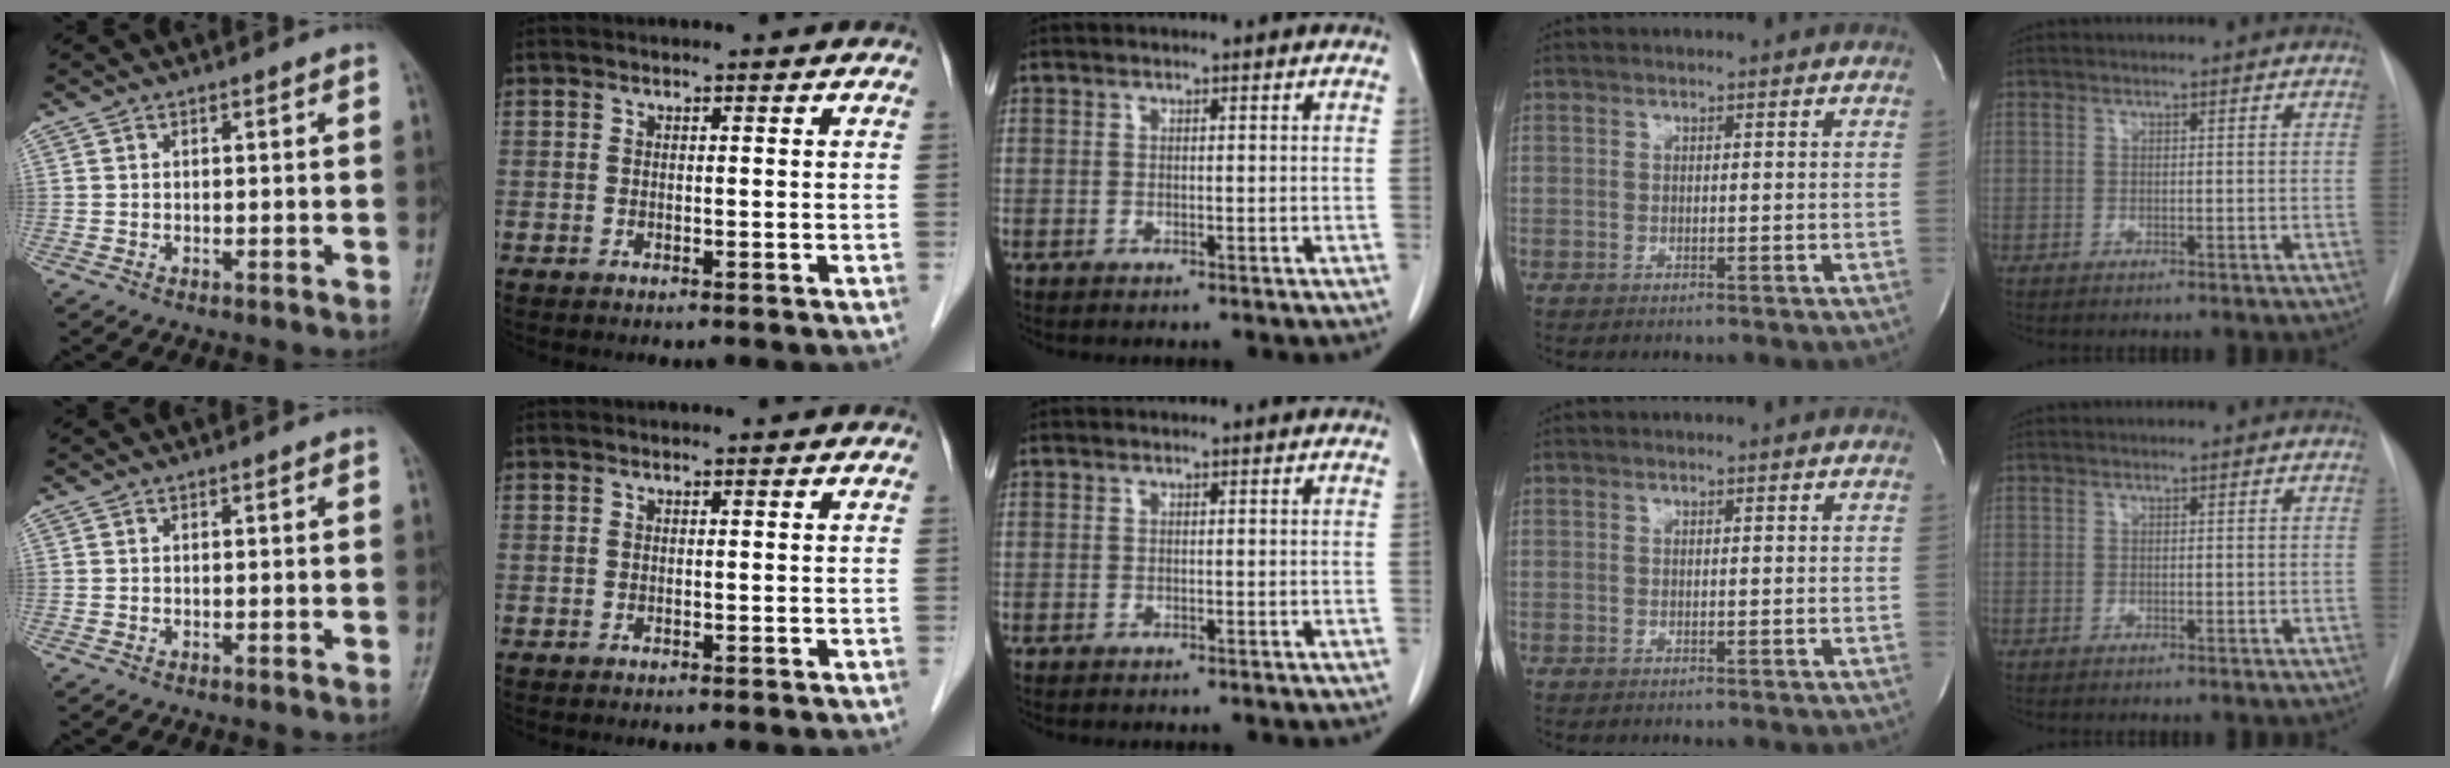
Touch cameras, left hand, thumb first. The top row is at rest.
{}